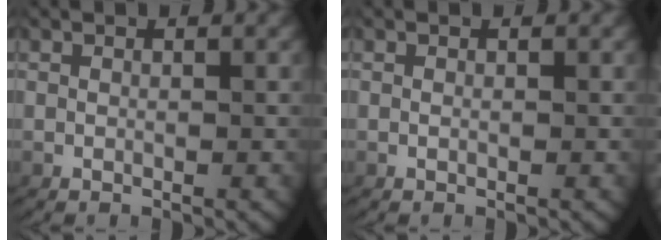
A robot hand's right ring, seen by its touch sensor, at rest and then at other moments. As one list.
[{"total": 0.0}]